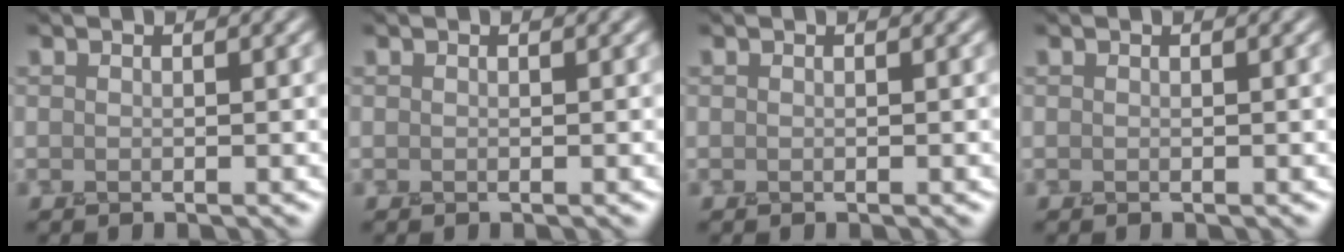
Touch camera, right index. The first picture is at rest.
{"total": 0.0}
{"total": 0.0}
{"total": 0.0}